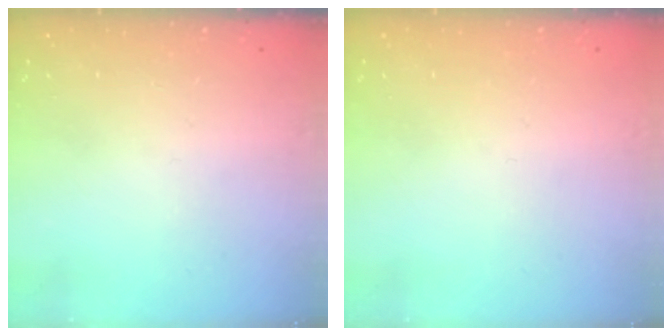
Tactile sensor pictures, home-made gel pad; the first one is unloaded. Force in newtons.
{"total": 0.0}